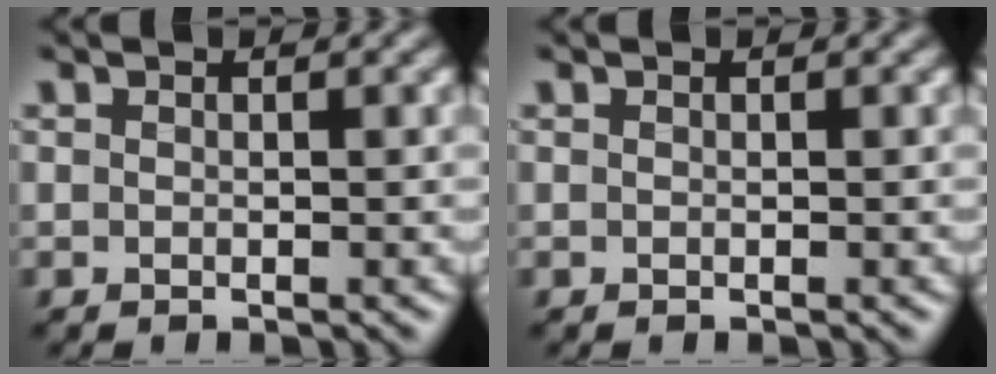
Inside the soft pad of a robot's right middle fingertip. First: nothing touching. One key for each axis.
{"total": 0.0}